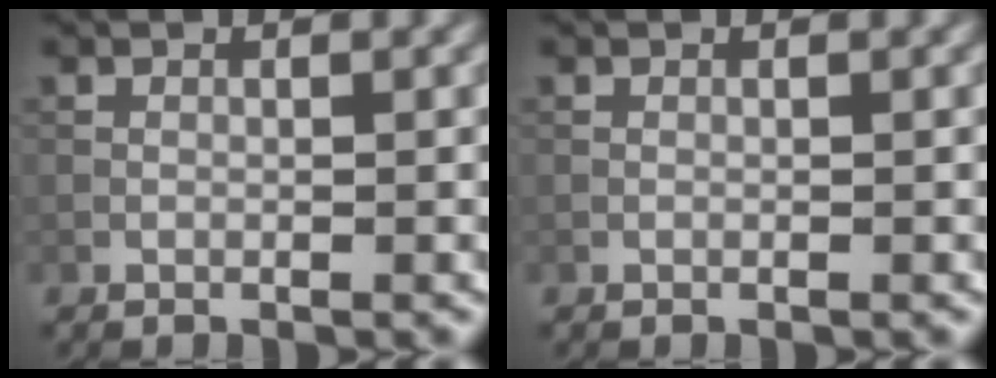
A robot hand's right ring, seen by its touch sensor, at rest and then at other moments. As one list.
[{"total": 0.0}]